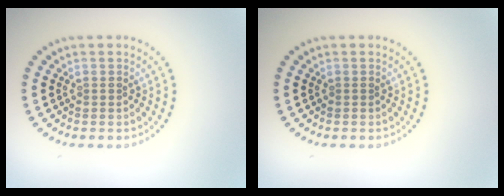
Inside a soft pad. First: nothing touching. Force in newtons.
{"total": 0.0}